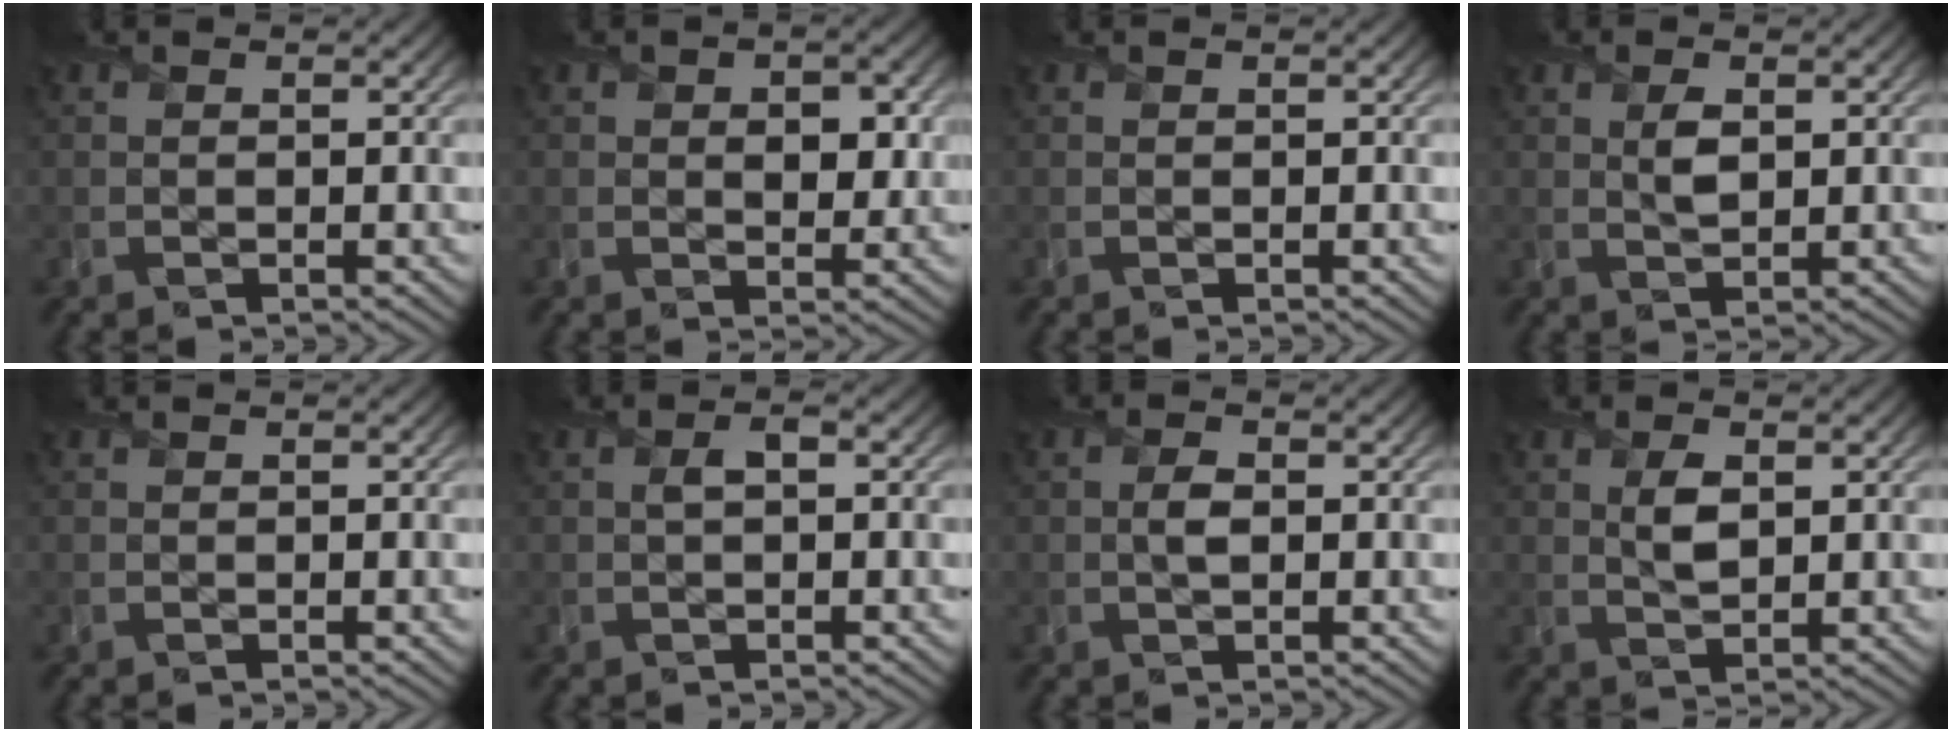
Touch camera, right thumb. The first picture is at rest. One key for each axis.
{"total": 4.2, "fx": 0.7, "fy": 2.8, "fz": 3.1, "tx": -0.045, "ty": -0.005, "tz": 0.009}
{"total": 0.0}
{"total": 2.4, "fx": 0.7, "fy": 1.3, "fz": 1.9, "tx": -0.040, "ty": -0.004, "tz": 0.016}
{"total": 0.0}
{"total": 1.3, "fx": 0.1, "fy": 0.7, "fz": 1.1, "tx": -0.023, "ty": 0.003, "tz": 0.000}
{"total": 1.8, "fx": 0.0, "fy": 0.9, "fz": 1.5, "tx": -0.032, "ty": 0.001, "tz": 0.000}
{"total": 2.9, "fx": 0.9, "fy": 1.5, "fz": 2.4, "tx": -0.051, "ty": -0.004, "tz": 0.020}